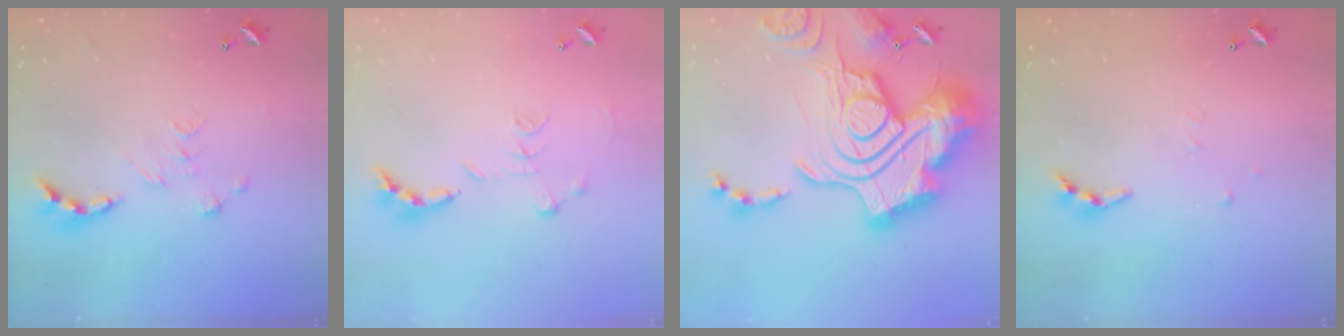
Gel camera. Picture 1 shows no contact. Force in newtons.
{"total": 1.1, "press": 1.0, "slide": 0.4}
{"total": 4.8, "press": 4.1, "slide": 2.6}
{"total": 4.3, "press": 4.3, "slide": 0.4}